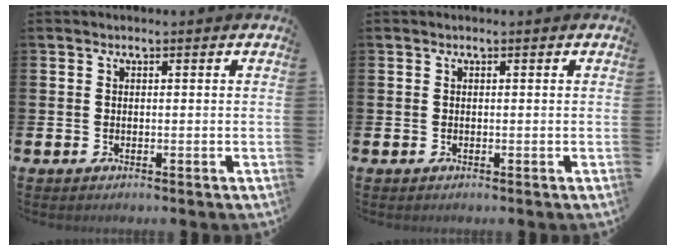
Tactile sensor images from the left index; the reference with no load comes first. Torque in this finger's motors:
{"motor_torque": [0.00, 0.00, 0.00, 0.00]}